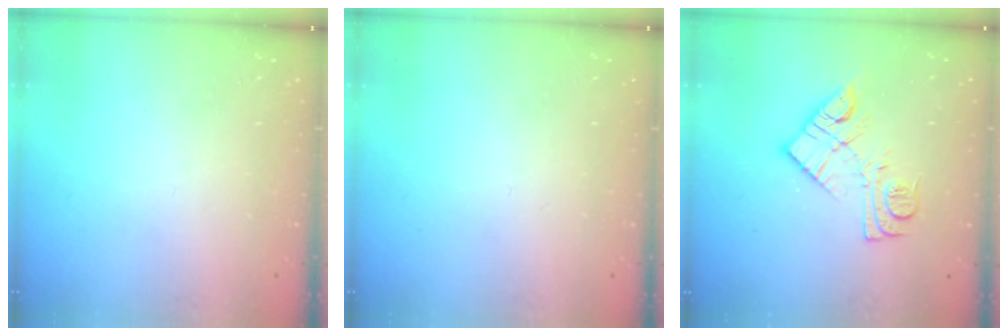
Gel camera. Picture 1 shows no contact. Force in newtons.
{"total": 0.0}
{"total": 11.8, "press": 11.8, "slide": 0.7}